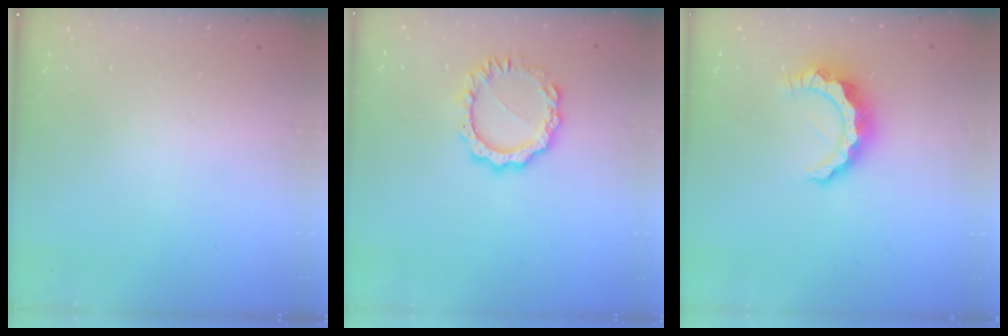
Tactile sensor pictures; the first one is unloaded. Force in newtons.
{"total": 9.4, "press": 9.4, "slide": 0.8}
{"total": 9.0, "press": 9.0, "slide": 0.3}